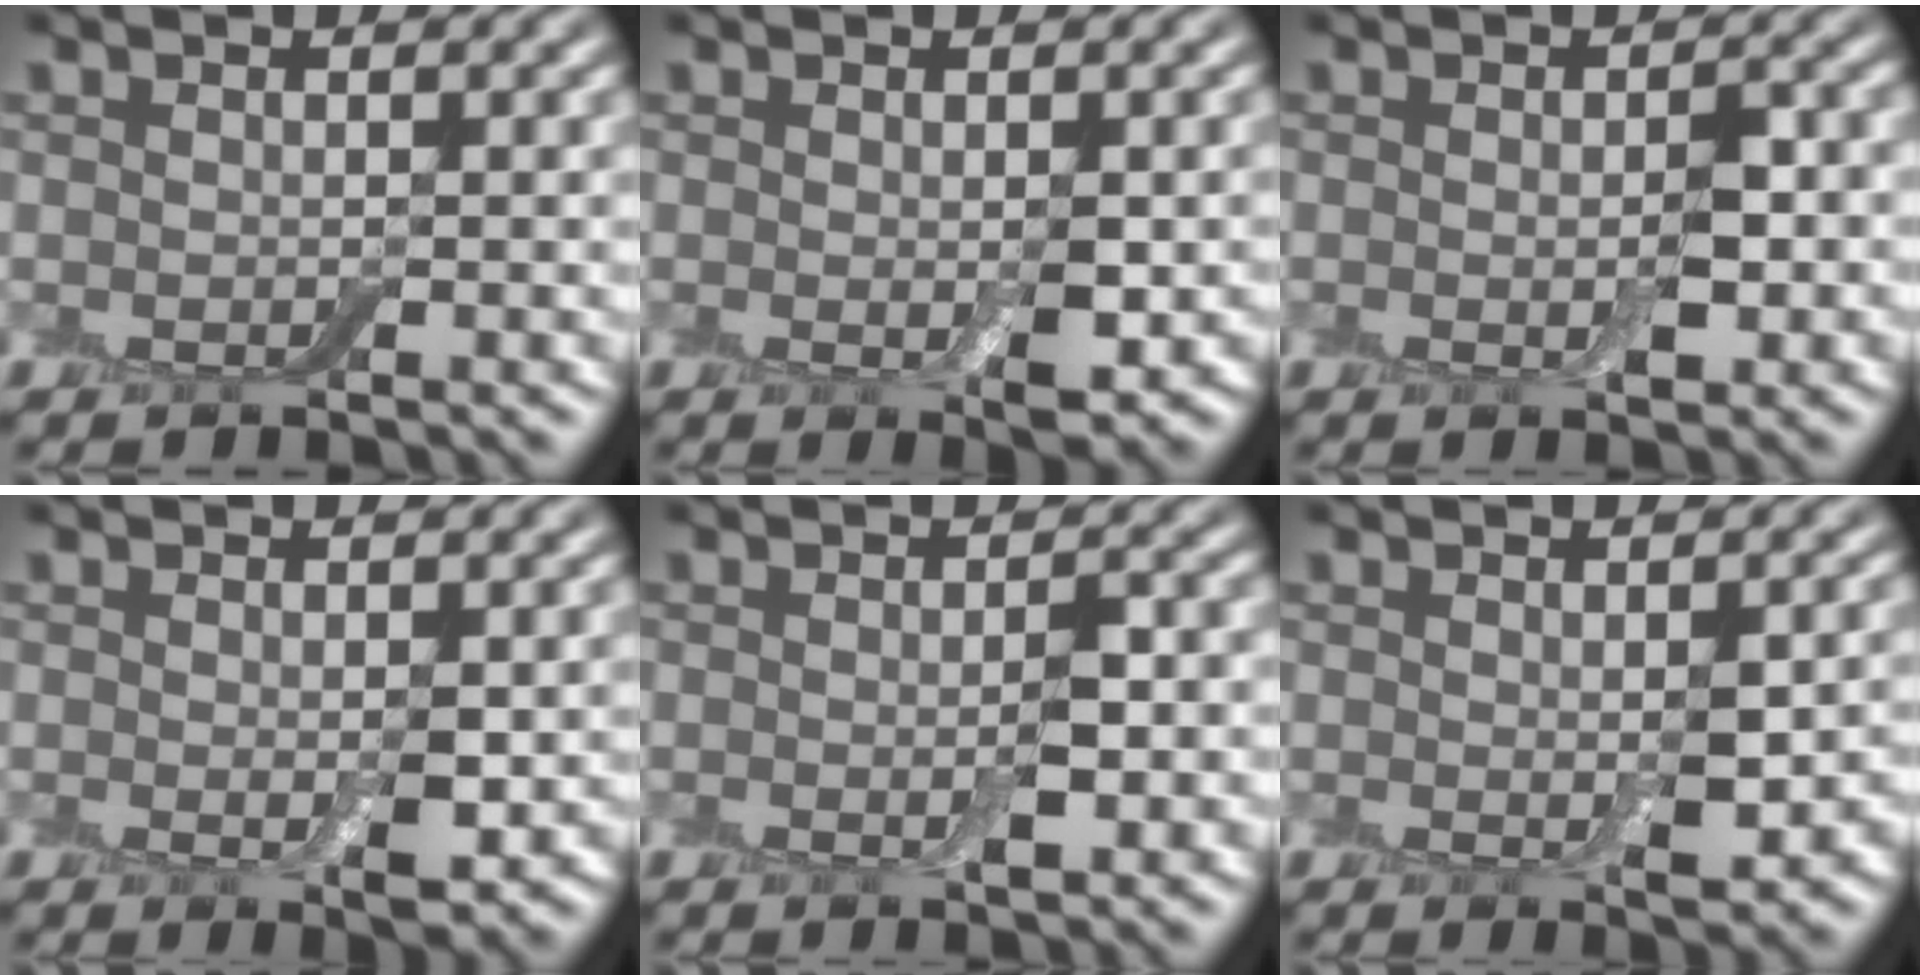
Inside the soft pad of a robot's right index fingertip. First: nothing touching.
{"total": 2.8, "force": [-0.3, 0.9, 2.6], "torque": [-0.043, -0.010, 0.000]}
{"total": 2.6, "force": [-0.3, 1.0, 2.3], "torque": [-0.042, -0.005, -0.005]}
{"total": 2.7, "force": [-0.2, 0.8, 2.5], "torque": [-0.042, -0.008, 0.001]}
{"total": 2.7, "force": [-0.4, 0.7, 2.5], "torque": [-0.045, -0.005, -0.007]}
{"total": 3.5, "force": [-0.3, 1.2, 3.2], "torque": [-0.050, -0.009, 0.000]}